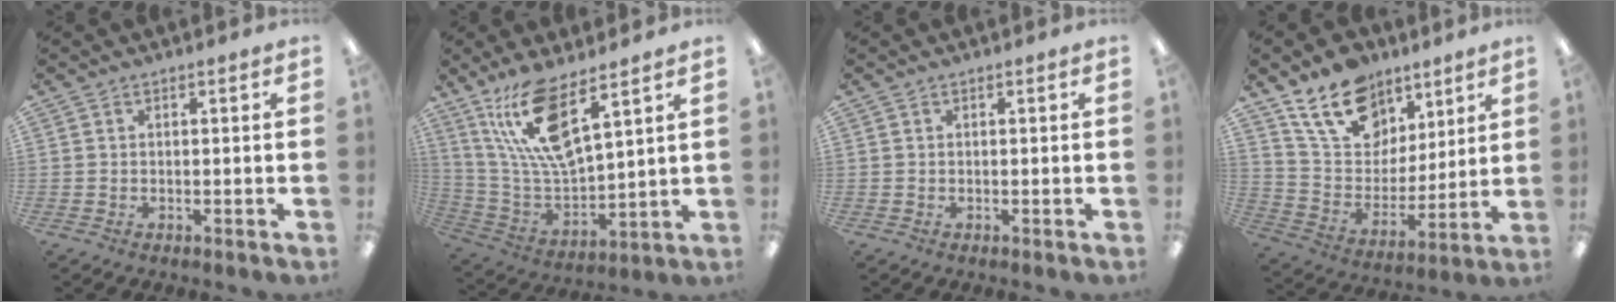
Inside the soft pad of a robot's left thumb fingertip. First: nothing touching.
{"total": 15.1, "force": [10.0, 4.4, 10.4], "torque": [-0.230, -0.052, 0.175]}
{"total": 0.0}
{"total": 18.0, "force": [11.6, 11.7, 7.2], "torque": [-0.135, -0.056, 0.220]}